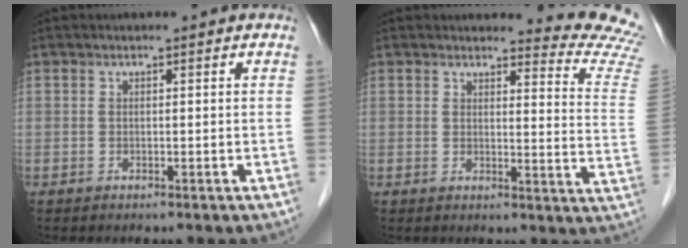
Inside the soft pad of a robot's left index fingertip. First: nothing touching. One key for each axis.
{"total": 11.1, "fx": 11.1, "fy": -0.7, "fz": 0.2, "tx": 0.010, "ty": -0.130, "tz": 0.092}